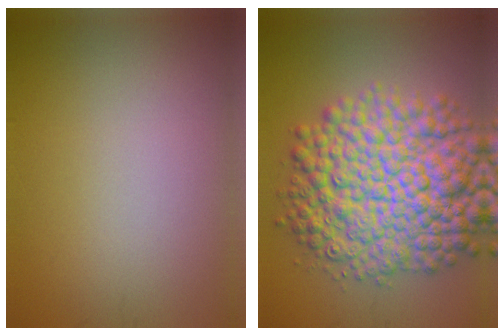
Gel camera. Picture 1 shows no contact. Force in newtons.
{"total": 12.5, "press": 12.5, "slide": 0.2}